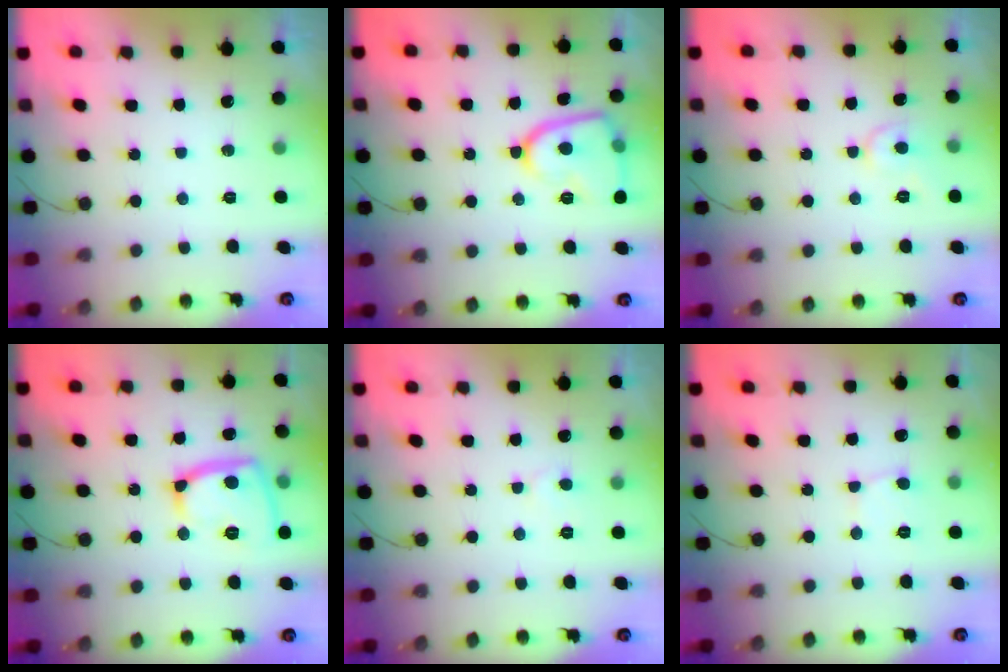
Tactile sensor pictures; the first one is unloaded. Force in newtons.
{"total": 13.1, "press": 13.0, "slide": 0.8}
{"total": 5.3, "press": 5.3, "slide": 0.4}
{"total": 14.5, "press": 14.4, "slide": 1.5}
{"total": 3.6, "press": 3.6, "slide": 0.4}
{"total": 2.8, "press": 2.8, "slide": 0.3}